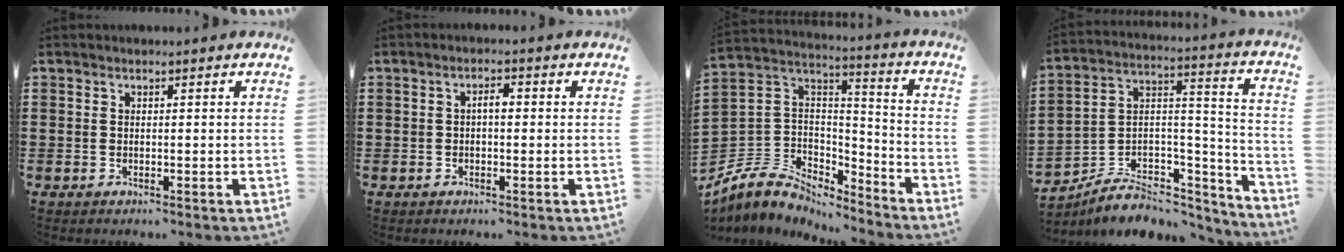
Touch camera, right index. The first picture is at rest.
{"total": 1.8, "force": [-0.2, 0.6, 1.7], "torque": [-0.032, 0.004, -0.005]}
{"total": 7.4, "force": [-5.3, 4.9, 1.3], "torque": [-0.059, -0.002, -0.106]}
{"total": 6.6, "force": [-4.8, 4.1, 2.0], "torque": [-0.039, 0.012, -0.086]}